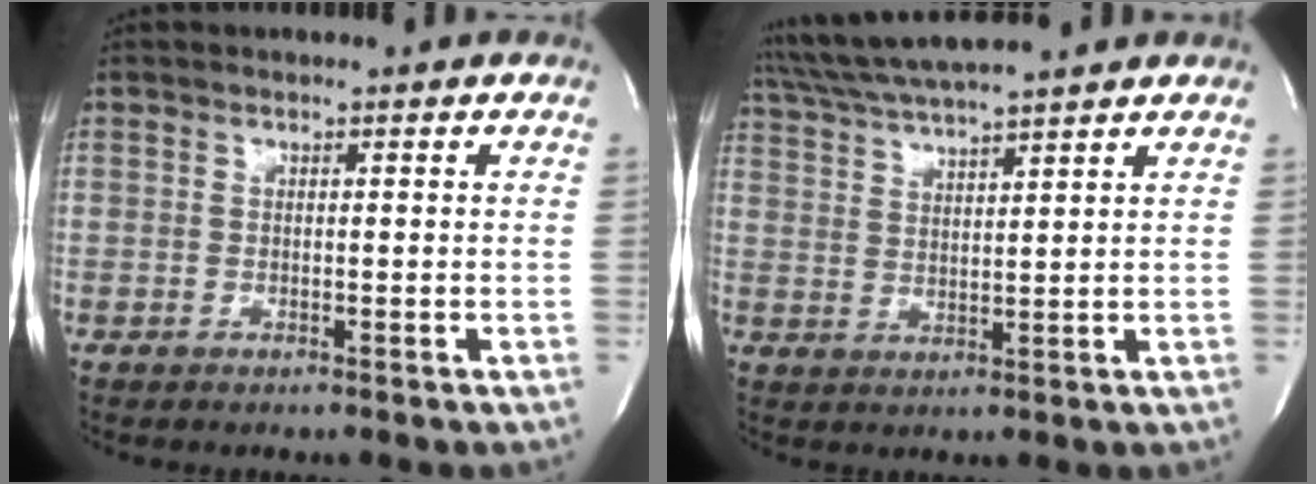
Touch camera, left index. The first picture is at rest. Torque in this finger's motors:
{"motor_torque": [0.14, -0.20, 0.53, 0.21]}